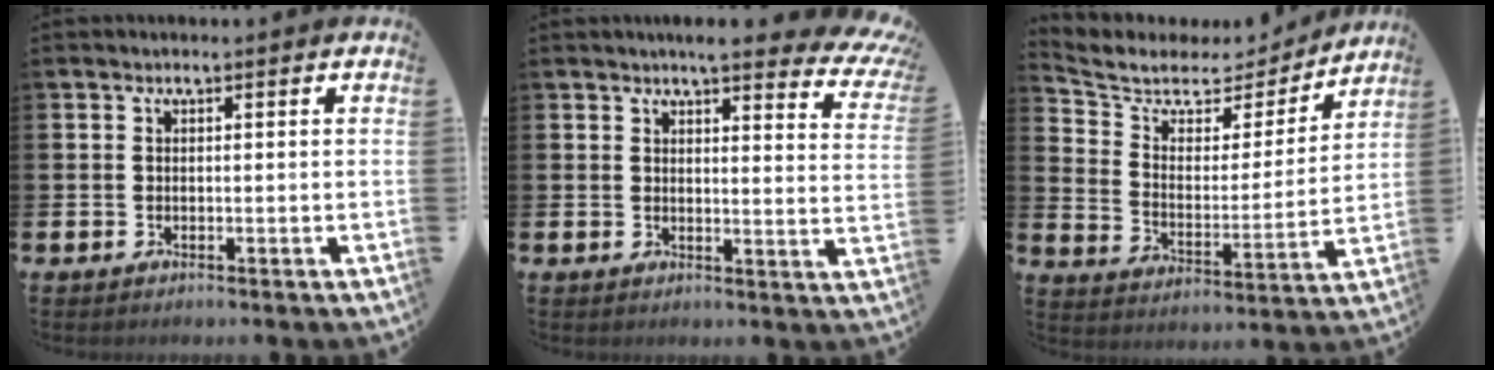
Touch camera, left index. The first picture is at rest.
{"total": 4.9, "force": [4.6, 0.8, 1.7], "torque": [-0.019, -0.035, 0.074]}
{"total": 6.2, "force": [5.1, 3.1, 1.5], "torque": [-0.067, -0.039, 0.081]}